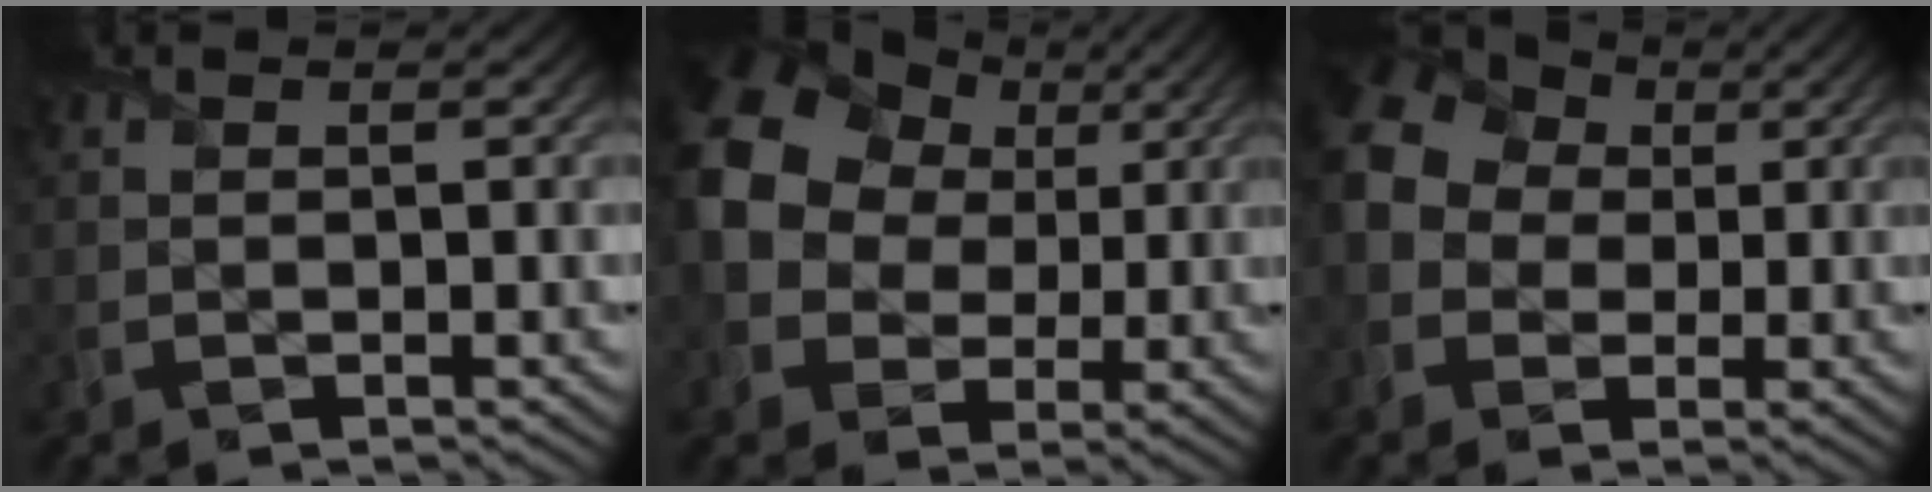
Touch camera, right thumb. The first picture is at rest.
{"total": 15.3, "force": [3.2, 12.6, 7.9], "torque": [-0.227, 0.028, 0.052]}
{"total": 13.9, "force": [1.2, 12.0, 6.8], "torque": [-0.198, 0.022, -0.013]}